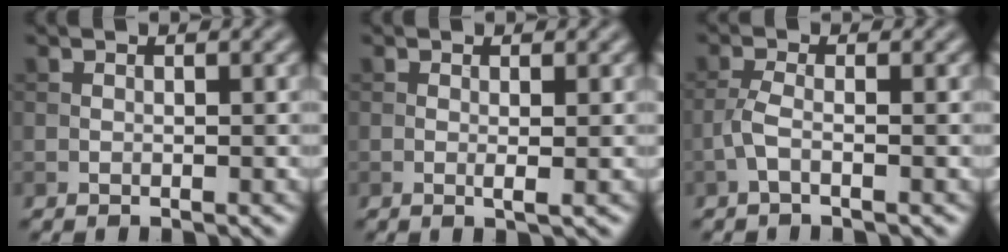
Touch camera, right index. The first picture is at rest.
{"total": 1.1, "force": [0.0, 0.1, 1.0], "torque": [-0.018, -0.003, -0.001]}
{"total": 1.9, "force": [-0.8, 0.5, 1.7], "torque": [-0.037, 0.003, -0.022]}